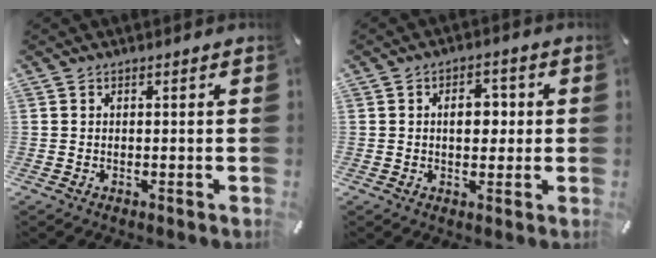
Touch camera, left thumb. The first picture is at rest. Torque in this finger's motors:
{"motor_torque": [0.86, 1.06, 0.32, -0.45, 0.01]}